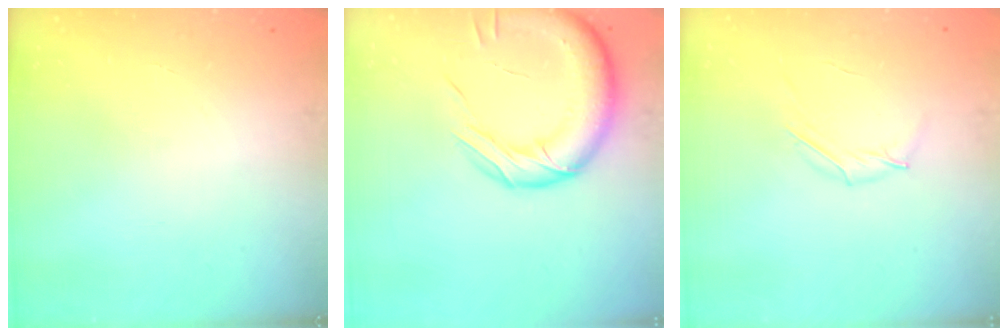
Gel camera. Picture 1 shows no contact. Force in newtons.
{"total": 16.3, "press": 16.1, "slide": 2.0}
{"total": 2.8, "press": 2.7, "slide": 0.7}